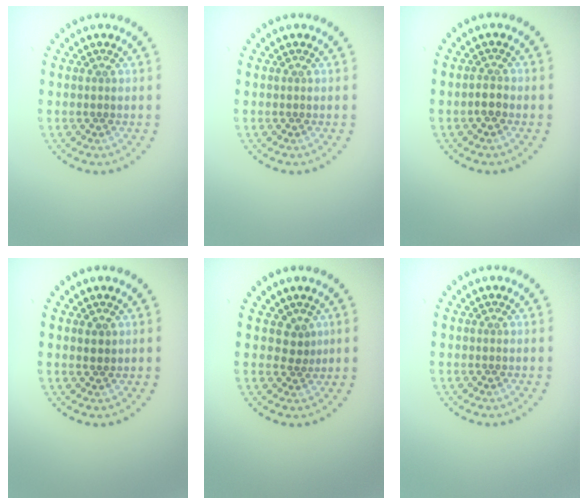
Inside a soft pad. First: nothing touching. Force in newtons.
{"total": 0.0}
{"total": 1.2, "press": 1.0, "slide": 0.7}
{"total": 0.9, "press": 0.9, "slide": 0.4}
{"total": 1.3, "press": 1.0, "slide": 0.9}
{"total": 0.0}